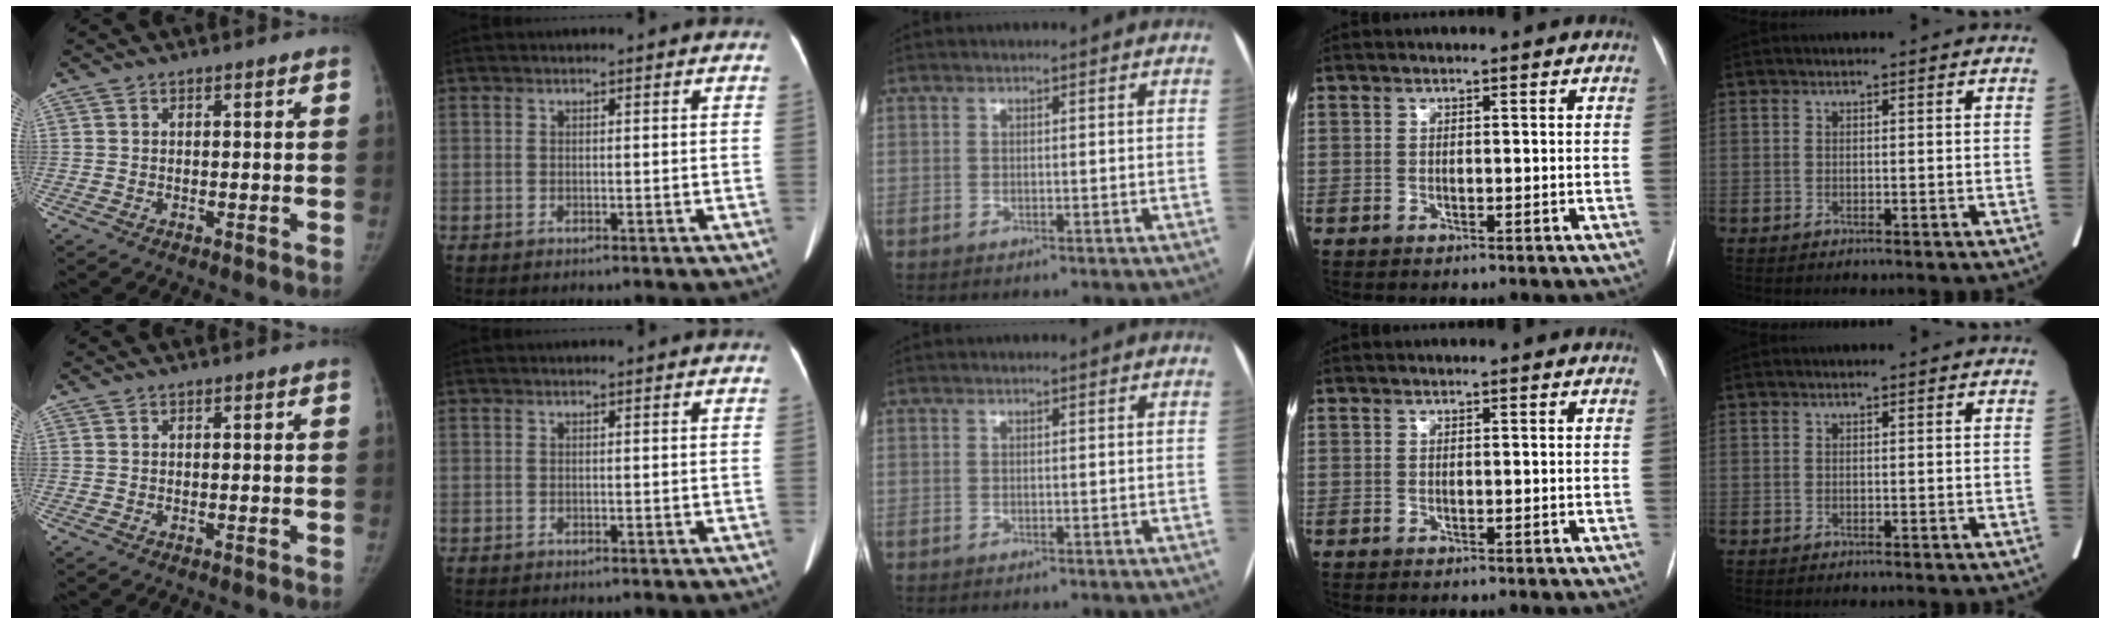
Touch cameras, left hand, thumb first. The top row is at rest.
{}